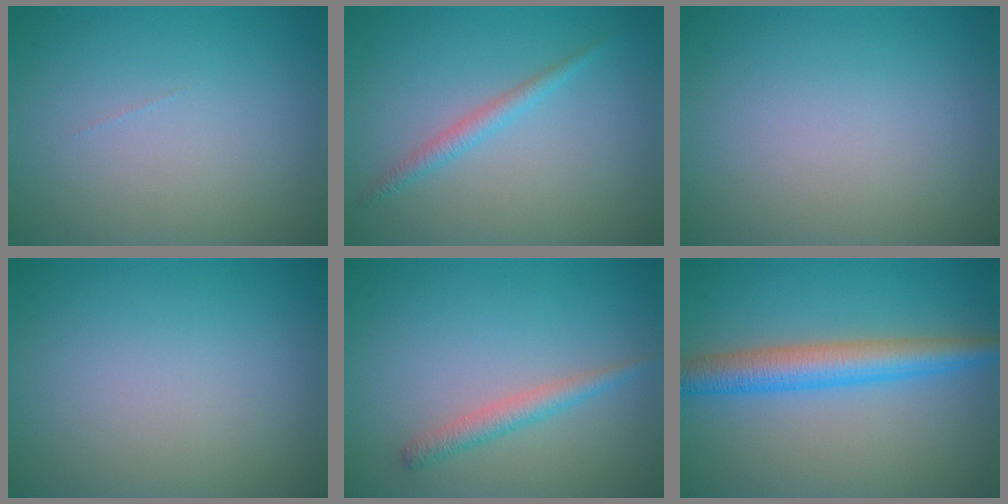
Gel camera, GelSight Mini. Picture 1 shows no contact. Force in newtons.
{"total": 1.5, "press": 1.5, "slide": 0.1}
{"total": 0.0}
{"total": 0.0}
{"total": 1.9, "press": 1.9, "slide": 0.0}
{"total": 4.9, "press": 4.9, "slide": 0.1}